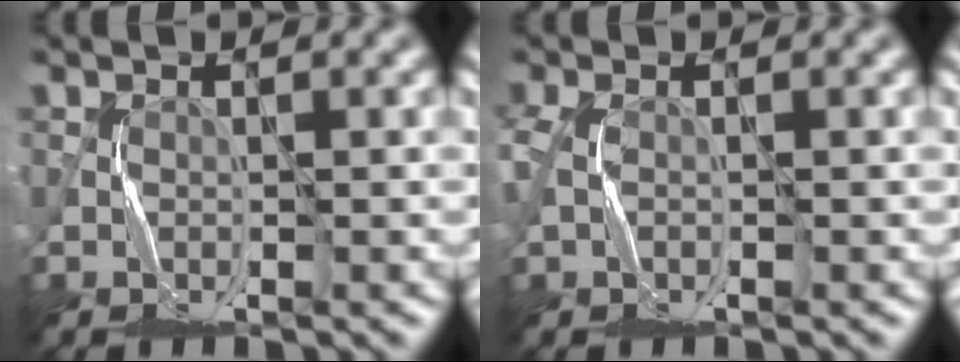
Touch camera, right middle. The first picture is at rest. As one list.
[{"total": 2.2, "force": [0.1, 1.4, 1.8], "torque": [-0.048, 0.000, -0.003]}]